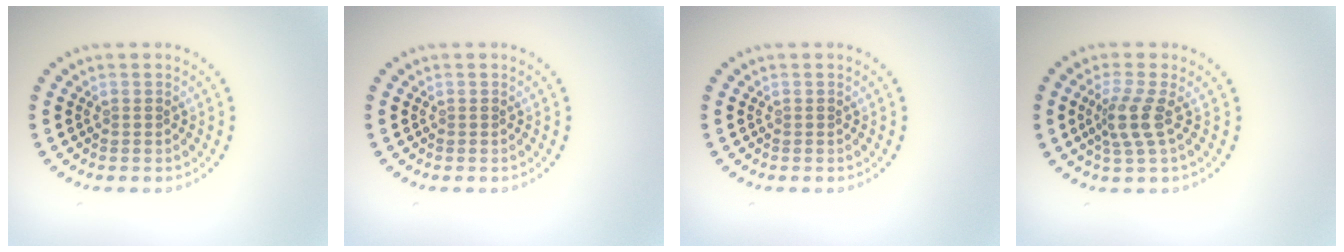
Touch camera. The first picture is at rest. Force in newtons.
{"total": 0.0}
{"total": 0.0}
{"total": 2.7, "press": 2.0, "slide": 1.8}